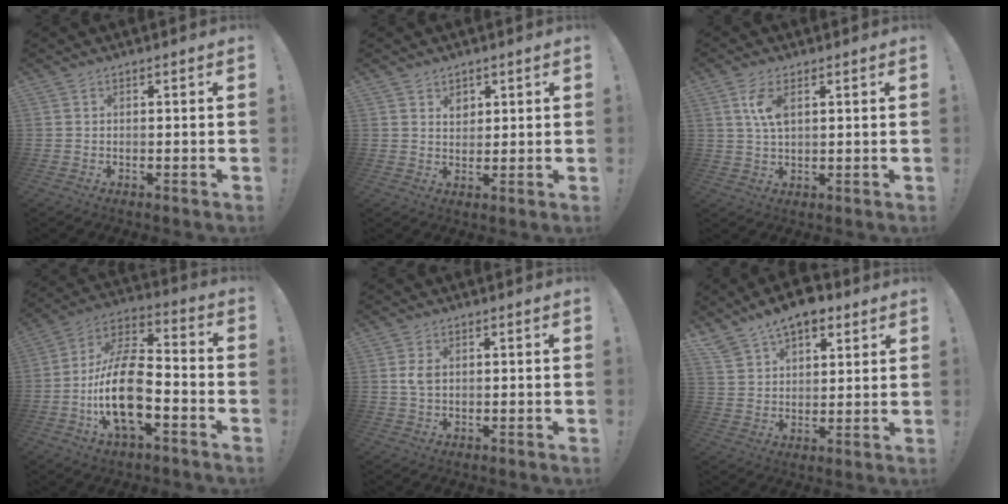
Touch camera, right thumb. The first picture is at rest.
{"total": 3.5, "force": [2.0, 2.6, 1.0], "torque": [-0.005, -0.010, 0.034]}
{"total": 6.2, "force": [2.1, 2.8, 5.2], "torque": [-0.099, -0.002, 0.033]}
{"total": 19.4, "force": [-5.5, 9.3, 16.1], "torque": [-0.310, 0.029, -0.091]}
{"total": 3.4, "force": [0.7, 2.0, 2.6], "torque": [-0.051, -0.001, 0.011]}
{"total": 10.8, "force": [7.7, 5.9, 4.8], "torque": [-0.076, -0.043, 0.144]}